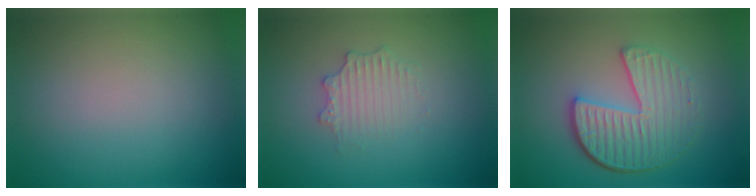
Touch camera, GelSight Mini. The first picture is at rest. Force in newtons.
{"total": 2.2, "press": 2.2, "slide": 0.4}
{"total": 5.4, "press": 4.1, "slide": 3.6}